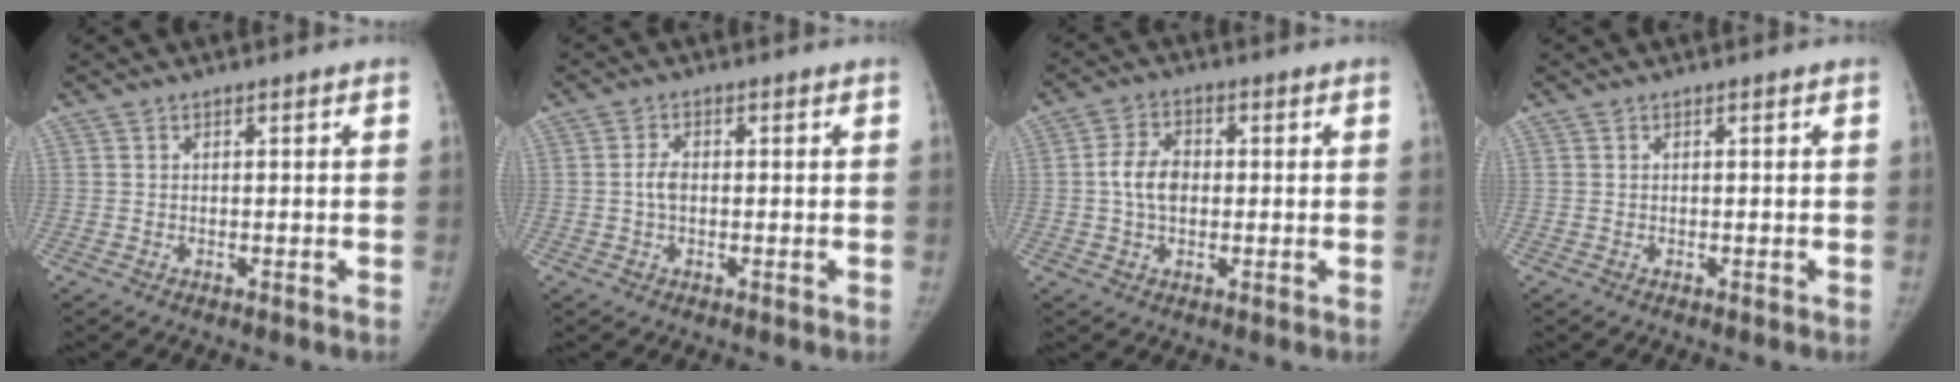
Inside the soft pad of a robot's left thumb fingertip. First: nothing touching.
{"total": 2.6, "force": [-0.1, 1.6, 2.0], "torque": [-0.040, 0.006, -0.004]}
{"total": 6.3, "force": [0.1, 4.4, 4.5], "torque": [-0.078, 0.011, -0.002]}
{"total": 0.0}